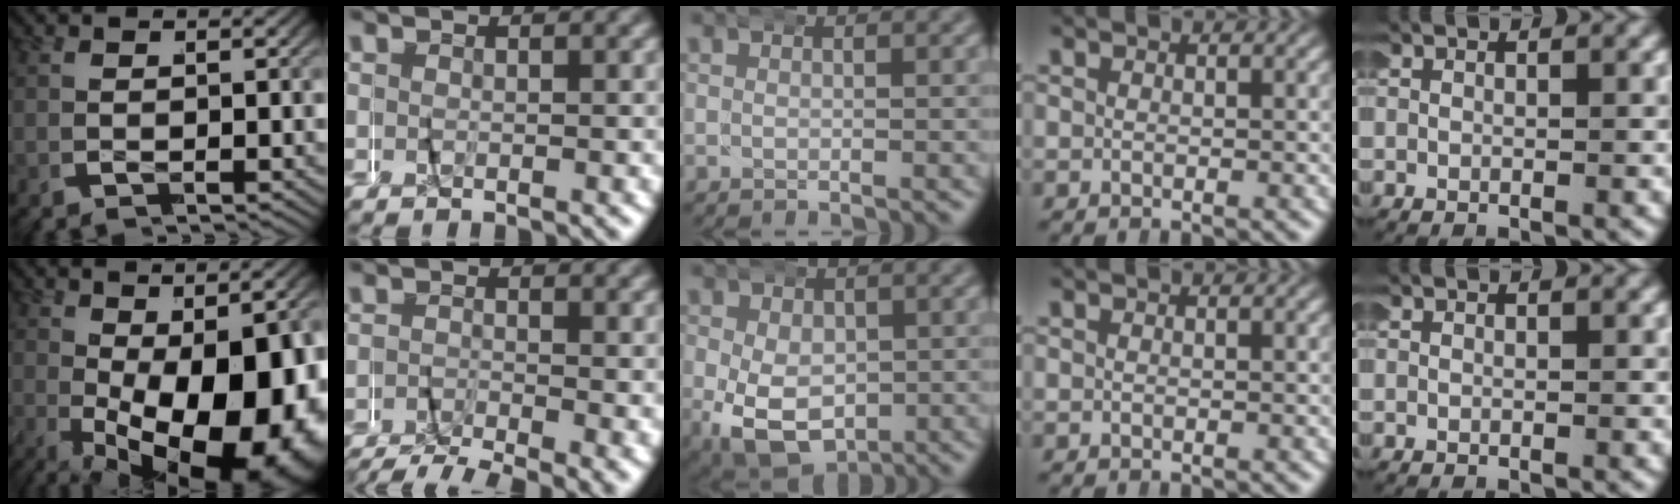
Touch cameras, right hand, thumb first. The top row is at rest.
{"thumb": {"total": 20.3, "force": [-4.7, 11.8, 15.8], "torque": [-0.268, -0.067, -0.038]}, "index": {"total": 4.9, "force": [-4.0, 1.8, 2.3], "torque": [-0.029, -0.015, -0.060]}, "middle": {"total": 11.3, "force": [-4.1, 8.9, 5.8], "torque": [-0.138, -0.067, -0.040]}}